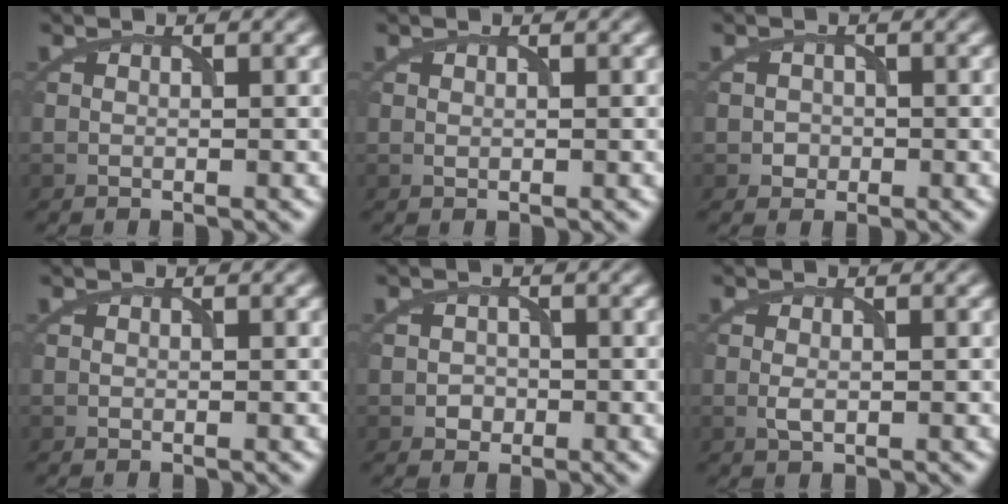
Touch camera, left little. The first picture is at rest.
{"total": 0.0}
{"total": 1.1, "force": [-0.3, 1.1, 0.1], "torque": [0.008, 0.000, -0.005]}
{"total": 0.0}
{"total": 1.3, "force": [-0.4, 1.2, 0.3], "torque": [0.002, -0.001, -0.009]}
{"total": 1.1, "force": [-0.1, 0.5, 1.0], "torque": [-0.023, -0.001, -0.003]}